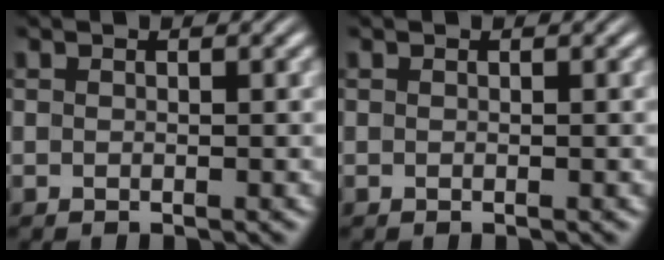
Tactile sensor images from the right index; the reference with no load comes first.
{"total": 0.0}